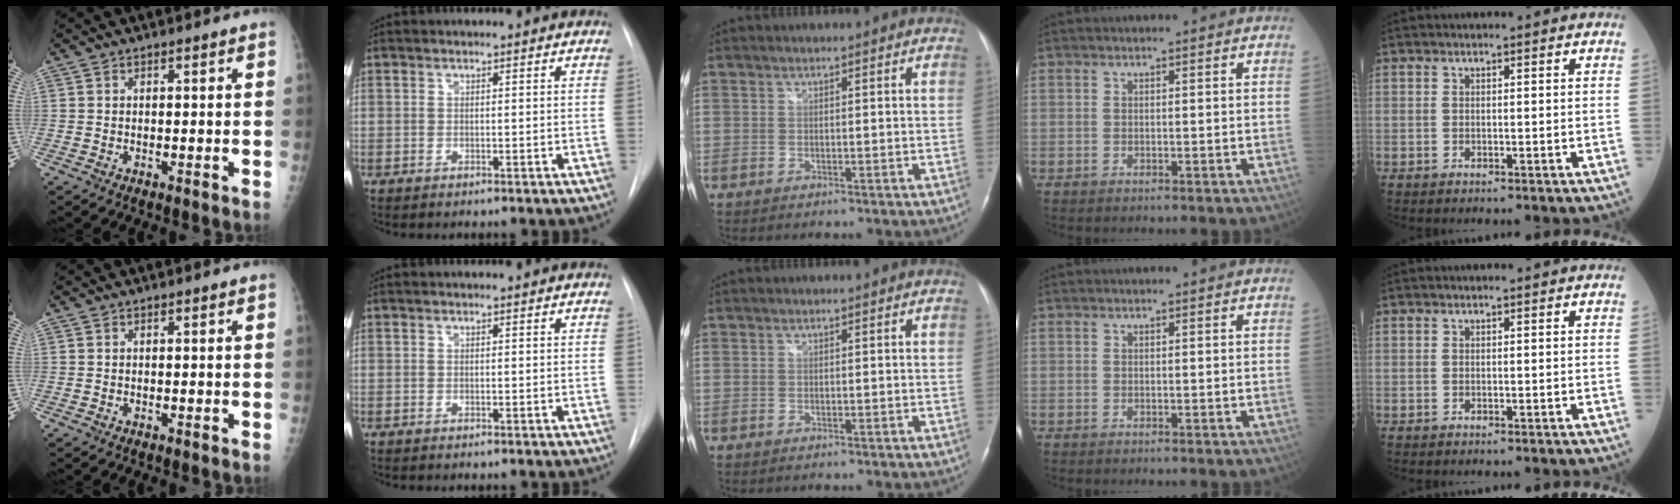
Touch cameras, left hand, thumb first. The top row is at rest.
{}